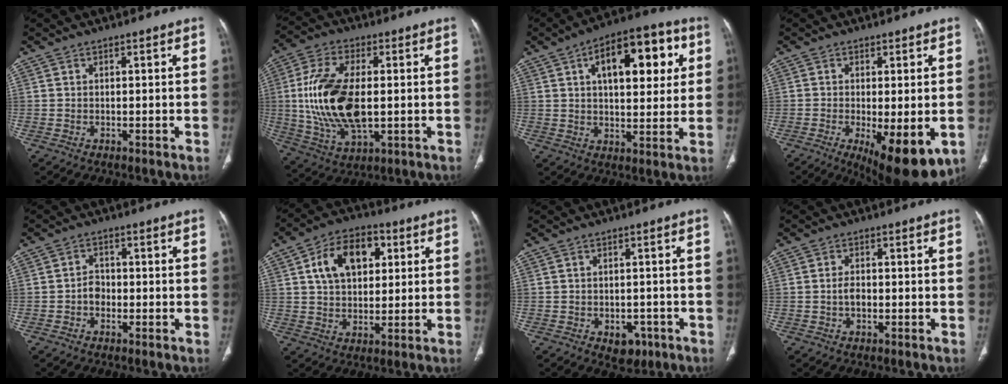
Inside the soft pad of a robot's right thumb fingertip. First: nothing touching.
{"total": 17.6, "force": [0.2, 9.0, 15.2], "torque": [-0.308, -0.007, 0.010]}
{"total": 17.2, "force": [5.6, 8.3, 14.0], "torque": [-0.153, 0.007, 0.077]}
{"total": 12.9, "force": [-4.3, 4.5, 11.3], "torque": [-0.153, -0.020, -0.053]}
{"total": 2.6, "force": [-0.9, 2.1, 1.3], "torque": [-0.007, 0.011, -0.022]}
{"total": 12.7, "force": [3.8, 8.2, 8.9], "torque": [-0.125, 0.007, 0.061]}
{"total": 4.7, "force": [-2.2, 3.3, 2.5], "torque": [-0.013, 0.009, -0.020]}
{"total": 2.3, "force": [-0.5, 1.4, 1.7], "torque": [-0.029, 0.008, -0.010]}